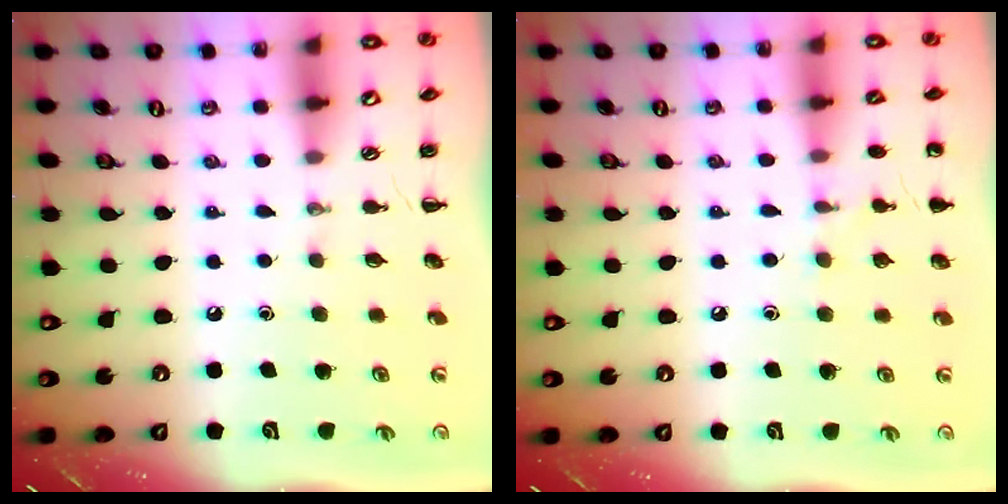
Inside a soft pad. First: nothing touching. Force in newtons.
{"total": 7.0, "press": 6.7, "slide": 2.1}